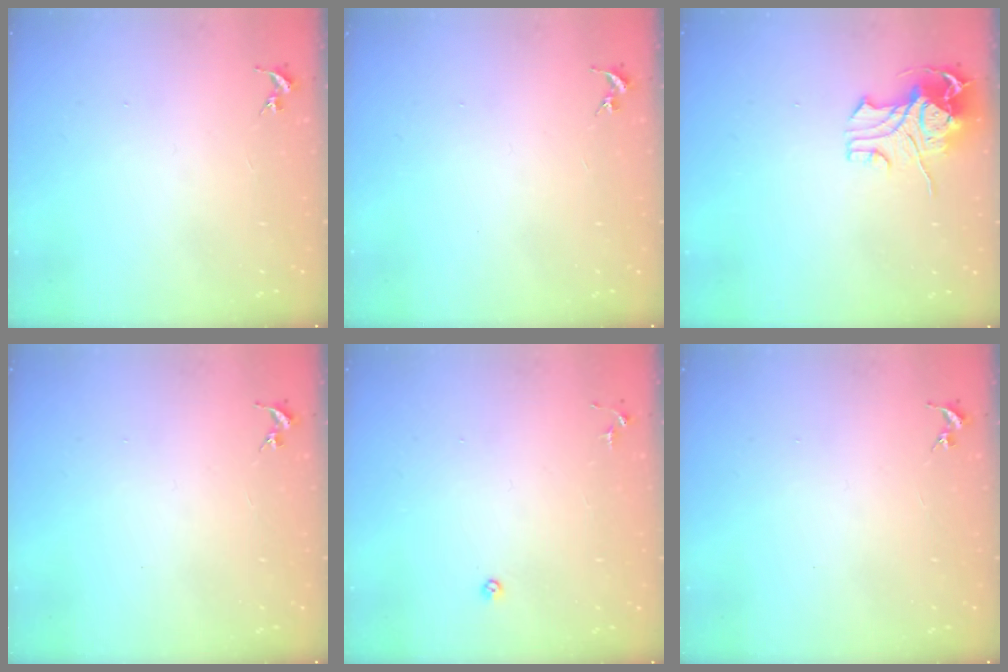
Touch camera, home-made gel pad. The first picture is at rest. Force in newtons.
{"total": 0.0}
{"total": 10.4, "press": 10.3, "slide": 1.3}
{"total": 0.0}
{"total": 3.3, "press": 3.3, "slide": 0.7}
{"total": 0.0}